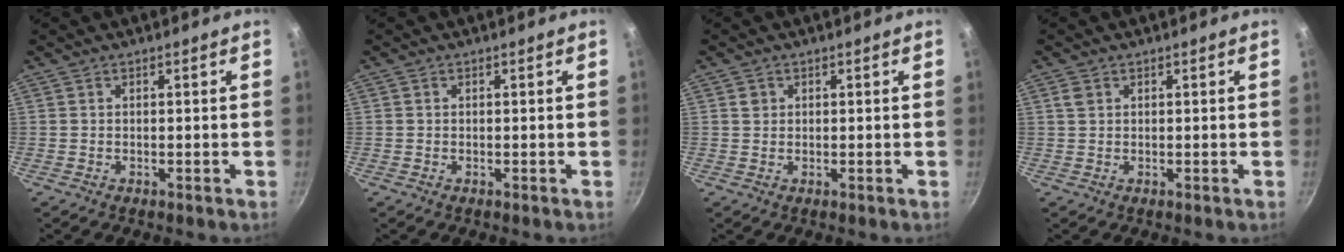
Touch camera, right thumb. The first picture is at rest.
{"total": 0.0}
{"total": 1.5, "force": [0.5, 1.3, 0.4], "torque": [-0.001, 0.003, 0.007]}
{"total": 1.8, "force": [0.7, 1.4, 0.9], "torque": [-0.014, 0.002, 0.012]}